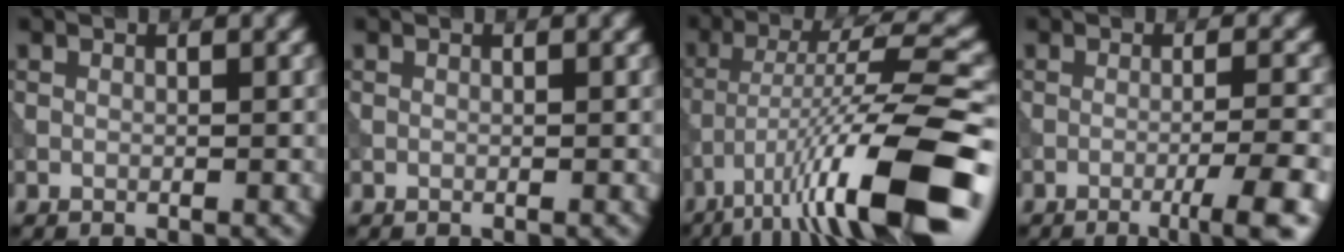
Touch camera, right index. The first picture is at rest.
{"total": 0.0}
{"total": 13.0, "force": [-6.8, 2.2, 10.9], "torque": [-0.181, 0.015, -0.105]}
{"total": 5.2, "force": [-2.4, 0.7, 4.6], "torque": [-0.060, 0.004, -0.043]}